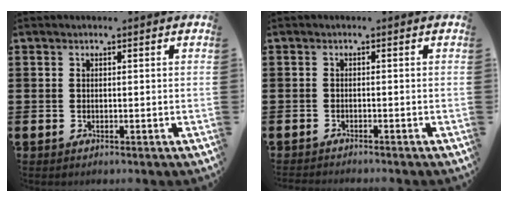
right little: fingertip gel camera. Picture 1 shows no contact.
{"total": 0.8, "force": [-0.8, -0.1, 0.0], "torque": [-0.001, -0.001, -0.017]}